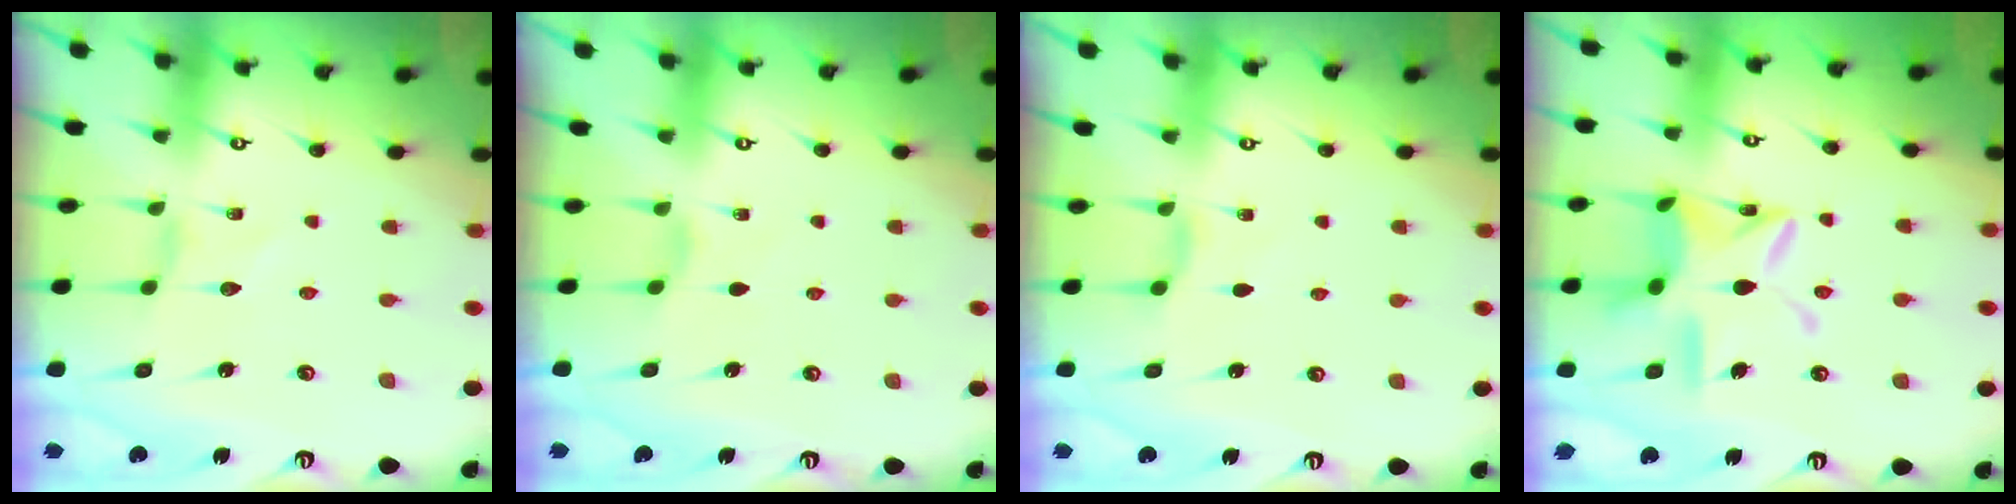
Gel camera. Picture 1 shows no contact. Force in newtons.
{"total": 2.0, "press": 2.0, "slide": 0.4}
{"total": 2.9, "press": 2.9, "slide": 0.5}
{"total": 15.0, "press": 14.9, "slide": 1.4}